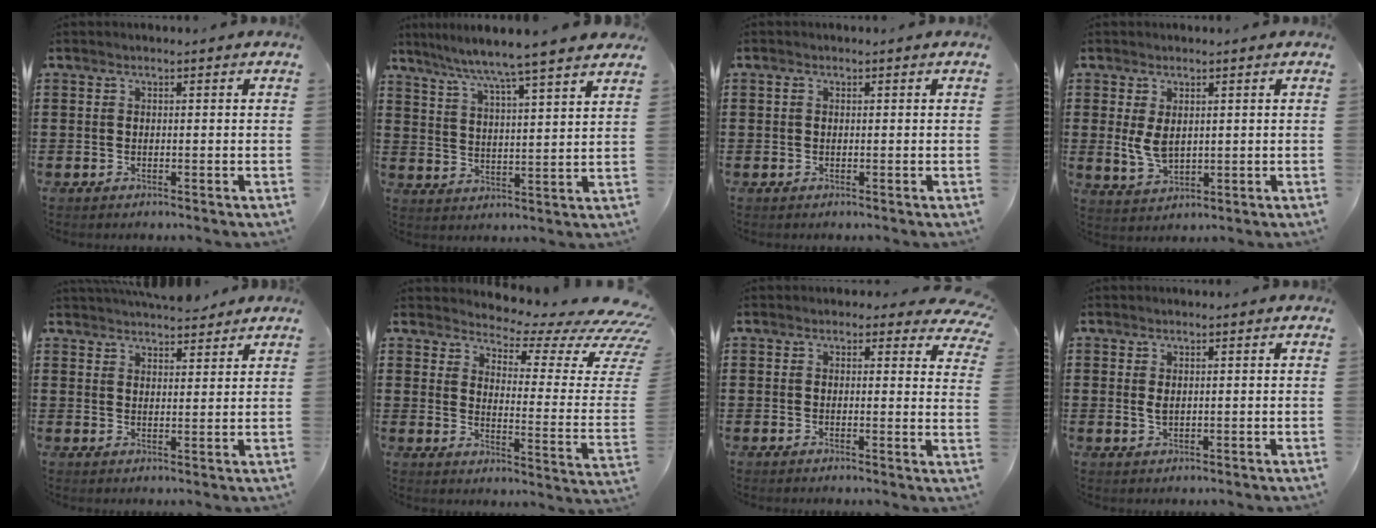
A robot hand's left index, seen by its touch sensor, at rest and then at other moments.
{"total": 5.8, "force": [5.2, -1.4, 2.3], "torque": [-0.068, -0.041, 0.081]}
{"total": 0.7, "force": [0.0, 0.5, 0.4], "torque": [-0.010, 0.003, 0.000]}
{"total": 4.2, "force": [0.8, 2.6, 3.3], "torque": [-0.083, 0.000, 0.011]}
{"total": 4.3, "force": [4.2, 0.8, 0.8], "torque": [-0.019, -0.013, 0.077]}
{"total": 5.4, "force": [4.5, 1.1, 2.8], "torque": [-0.053, -0.051, 0.071]}
{"total": 2.2, "force": [1.8, 0.9, 0.9], "torque": [-0.011, -0.004, 0.029]}
{"total": 1.5, "force": [0.4, 0.7, 1.3], "torque": [-0.036, 0.000, 0.003]}